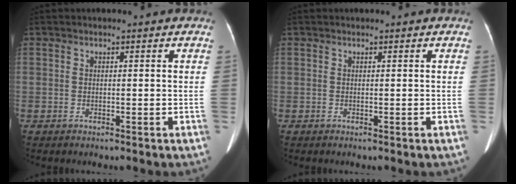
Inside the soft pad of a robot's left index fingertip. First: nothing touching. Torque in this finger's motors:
{"motor_torque": [0.02, 0.02, 0.00, 0.00]}